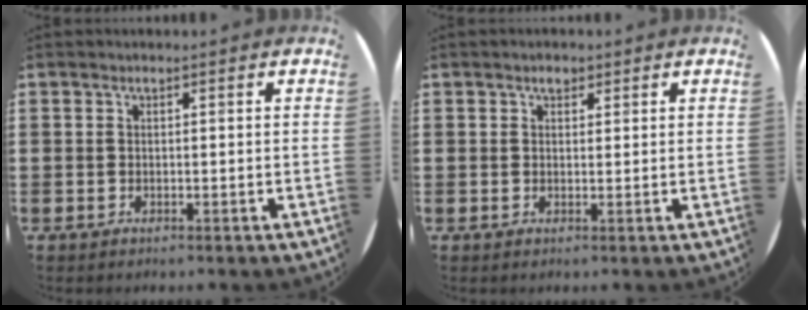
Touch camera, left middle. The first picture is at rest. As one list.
[{"total": 1.4, "force": [1.1, 0.8, 0.5], "torque": [-0.002, 0.003, 0.018]}]